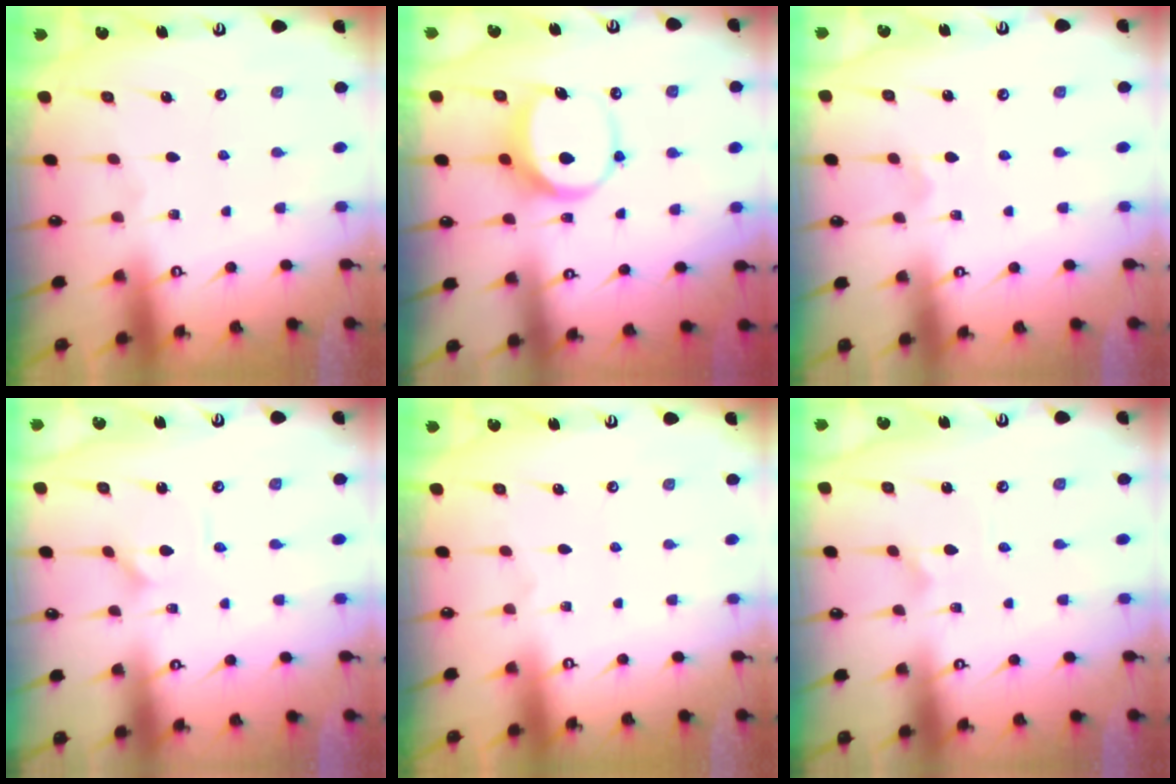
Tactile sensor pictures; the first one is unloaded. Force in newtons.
{"total": 7.6, "press": 7.6, "slide": 0.4}
{"total": 1.4, "press": 1.4, "slide": 0.1}
{"total": 1.1, "press": 1.1, "slide": 0.0}
{"total": 0.0}
{"total": 0.9, "press": 0.9, "slide": 0.0}